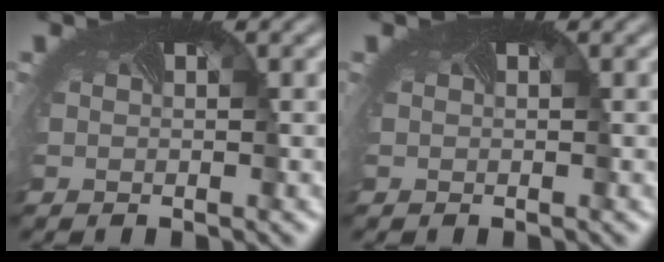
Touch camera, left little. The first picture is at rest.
{"total": 0.0}